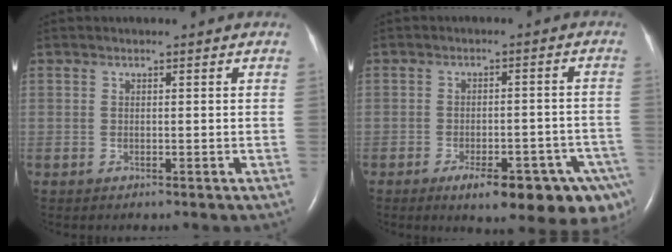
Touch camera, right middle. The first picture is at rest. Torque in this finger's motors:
{"motor_torque": [1.36, -0.78, 0.52, 0.13]}